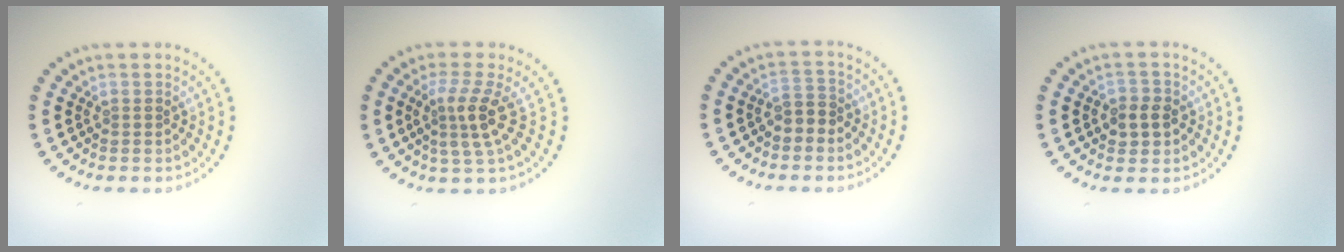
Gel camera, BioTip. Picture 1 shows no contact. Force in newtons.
{"total": 3.0, "press": 2.2, "slide": 2.0}
{"total": 1.8, "press": 1.7, "slide": 0.8}
{"total": 2.4, "press": 2.3, "slide": 0.7}